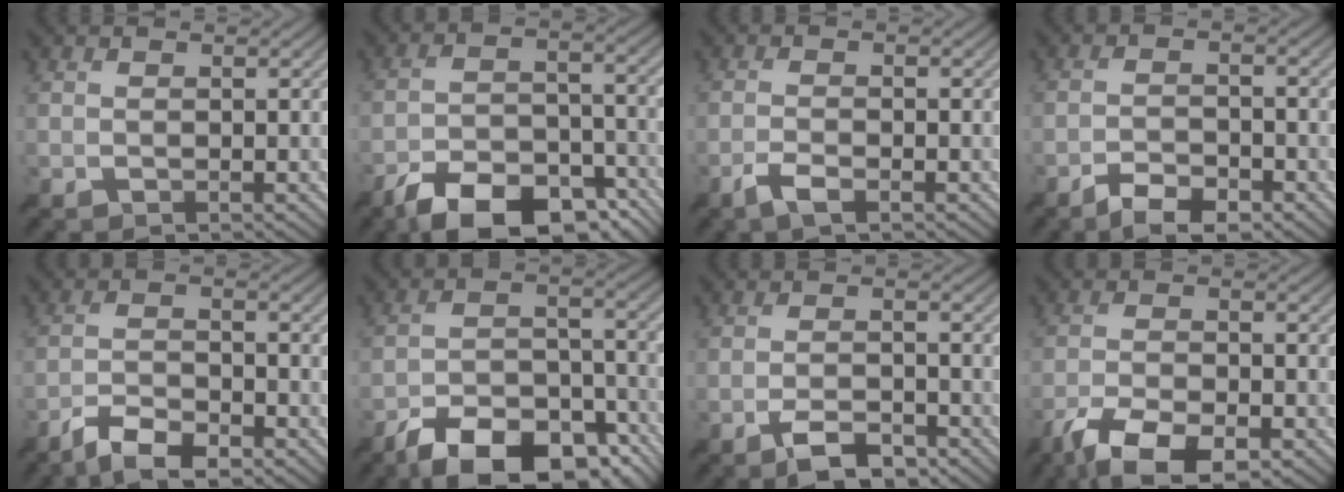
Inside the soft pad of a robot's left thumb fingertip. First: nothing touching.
{"total": 13.2, "force": [-9.5, 5.2, 7.5], "torque": [-0.141, -0.003, -0.166]}
{"total": 2.5, "force": [-1.5, 0.5, 1.9], "torque": [-0.044, 0.003, -0.038]}
{"total": 5.1, "force": [-3.6, 1.3, 3.3], "torque": [-0.068, 0.002, -0.067]}
{"total": 6.2, "force": [-4.5, 1.6, 3.9], "torque": [-0.080, -0.001, -0.088]}
{"total": 14.5, "force": [-10.5, 5.9, 8.1], "torque": [-0.151, -0.002, -0.173]}
{"total": 5.3, "force": [-3.4, 1.6, 3.7], "torque": [-0.074, 0.005, -0.064]}
{"total": 9.9, "force": [-6.6, 3.1, 6.7], "torque": [-0.135, -0.011, -0.123]}